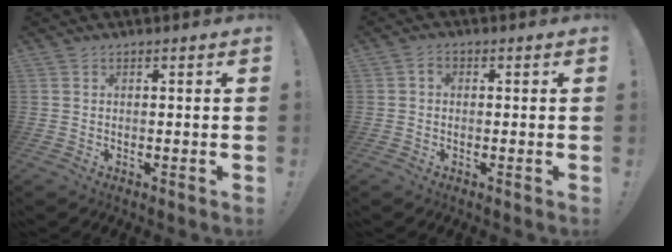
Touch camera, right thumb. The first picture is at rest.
{"total": 1.7, "force": [-0.2, 1.4, 1.0], "torque": [-0.023, 0.007, -0.005]}